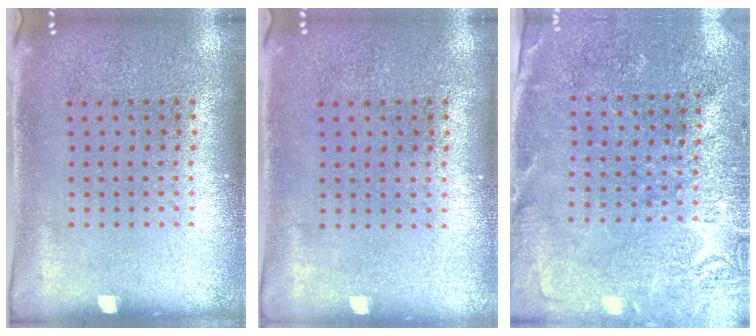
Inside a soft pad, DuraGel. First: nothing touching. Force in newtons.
{"total": 0.0}
{"total": 2.8, "press": 2.8, "slide": 0.3}